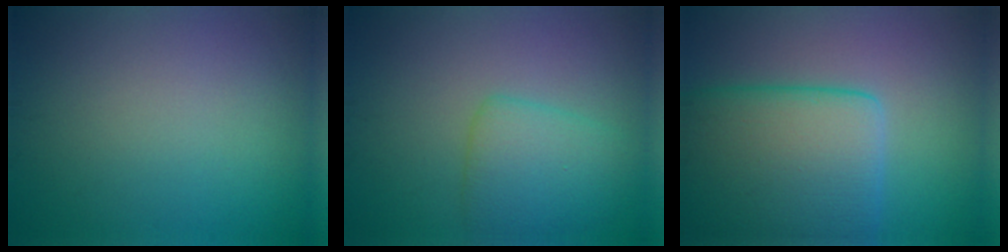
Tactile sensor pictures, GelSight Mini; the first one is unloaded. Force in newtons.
{"total": 3.8, "press": 3.8, "slide": 0.1}
{"total": 10.4, "press": 10.4, "slide": 0.2}